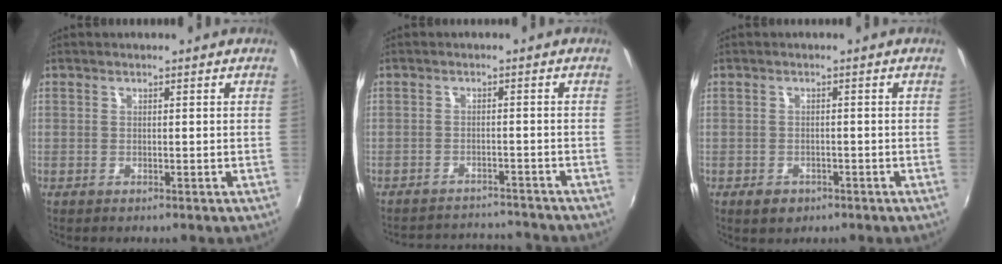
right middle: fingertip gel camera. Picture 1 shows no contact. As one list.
[{"total": 10.2, "force": [-9.7, 2.2, 2.3], "torque": [-0.060, 0.012, -0.133]}, {"total": 3.0, "force": [-1.7, 2.2, 1.2], "torque": [-0.026, -0.004, -0.024]}]